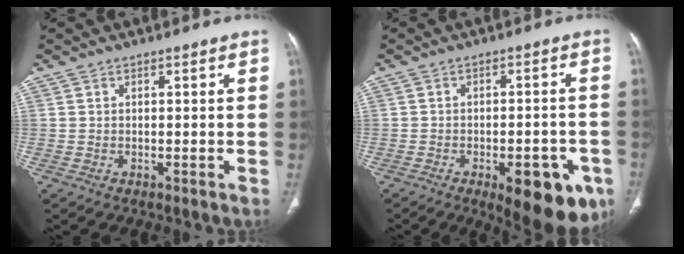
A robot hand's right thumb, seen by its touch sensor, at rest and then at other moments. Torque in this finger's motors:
{"motor_torque": [1.43, 1.82, -0.04, -0.03, 0.29]}